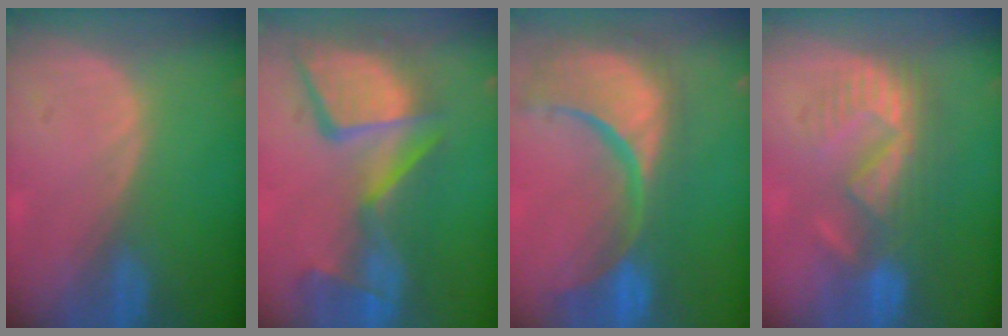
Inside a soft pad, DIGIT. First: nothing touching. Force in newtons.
{"total": 13.6, "press": 11.1, "slide": 7.8}
{"total": 15.5, "press": 12.2, "slide": 9.6}
{"total": 8.9, "press": 8.4, "slide": 2.9}